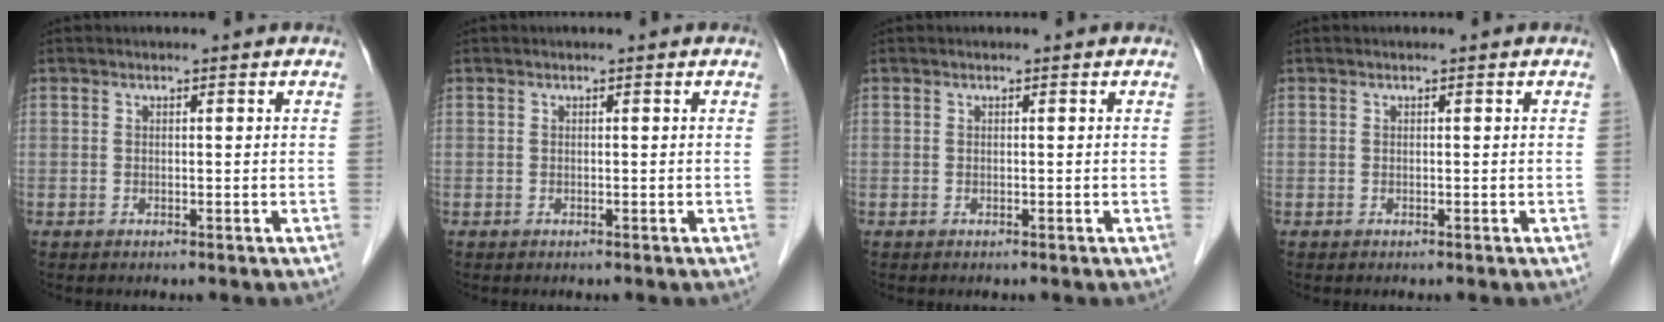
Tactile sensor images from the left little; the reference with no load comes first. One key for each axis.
{"total": 0.0}
{"total": 0.0}
{"total": 0.0}